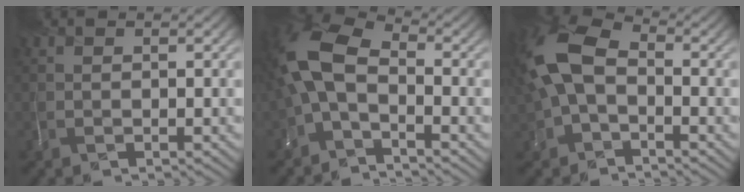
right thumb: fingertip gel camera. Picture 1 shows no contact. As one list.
[{"total": 8.6, "force": [-1.2, 4.8, 7.0], "torque": [-0.170, 0.009, -0.045]}, {"total": 9.7, "force": [0.2, 6.3, 7.4], "torque": [-0.191, 0.014, -0.007]}]